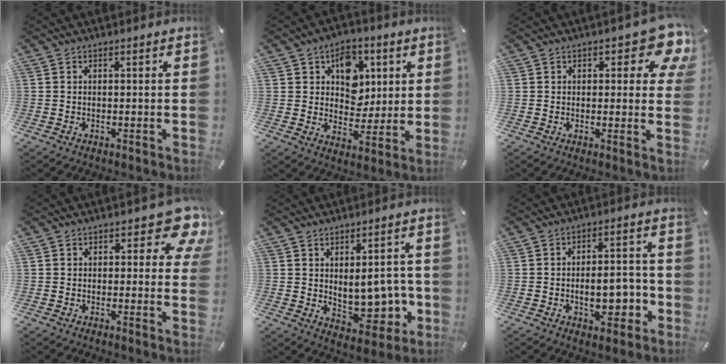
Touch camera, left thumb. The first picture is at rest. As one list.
[{"total": 10.1, "force": [3.6, 8.4, 4.4], "torque": [-0.051, -0.012, 0.063]}, {"total": 8.4, "force": [4.6, 4.2, 5.7], "torque": [-0.053, -0.026, 0.074]}, {"total": 9.1, "force": [4.8, 4.6, 6.2], "torque": [-0.063, -0.028, 0.079]}, {"total": 11.1, "force": [0.7, 6.8, 8.8], "torque": [-0.097, -0.012, 0.022]}, {"total": 10.1, "force": [-2.4, 5.6, 8.1], "torque": [-0.096, 0.006, -0.037]}]